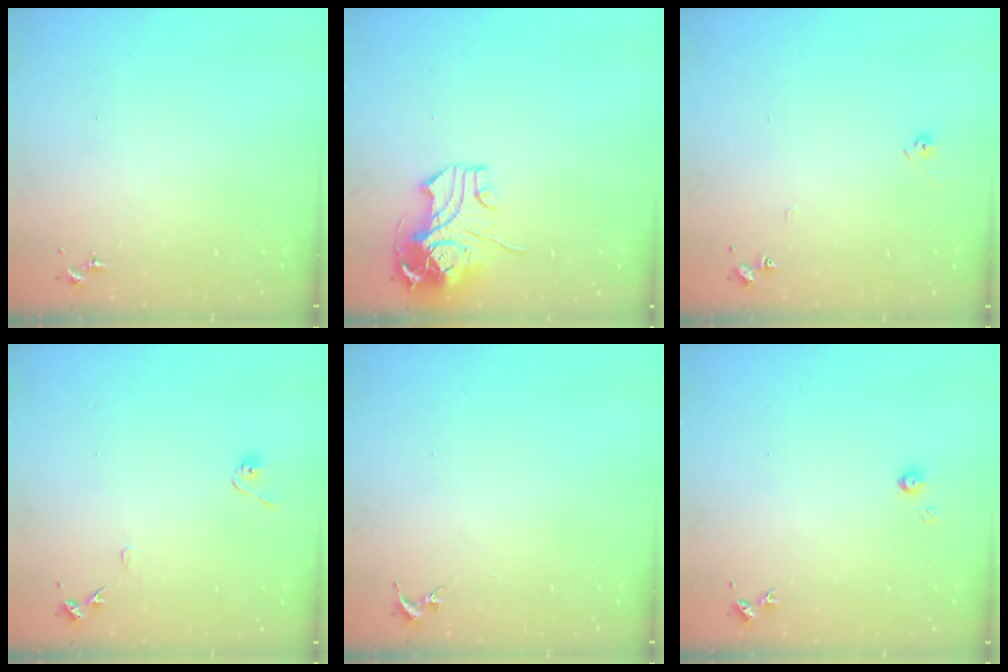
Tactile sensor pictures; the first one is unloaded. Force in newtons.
{"total": 11.8, "press": 11.7, "slide": 2.1}
{"total": 6.2, "press": 6.2, "slide": 0.6}
{"total": 7.9, "press": 7.9, "slide": 0.8}
{"total": 0.0}
{"total": 3.5, "press": 3.5, "slide": 0.4}